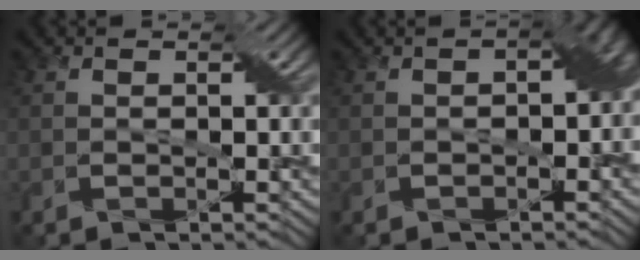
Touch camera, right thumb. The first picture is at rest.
{"total": 4.5, "force": [-0.5, 2.7, 3.6], "torque": [-0.039, -0.002, -0.007]}